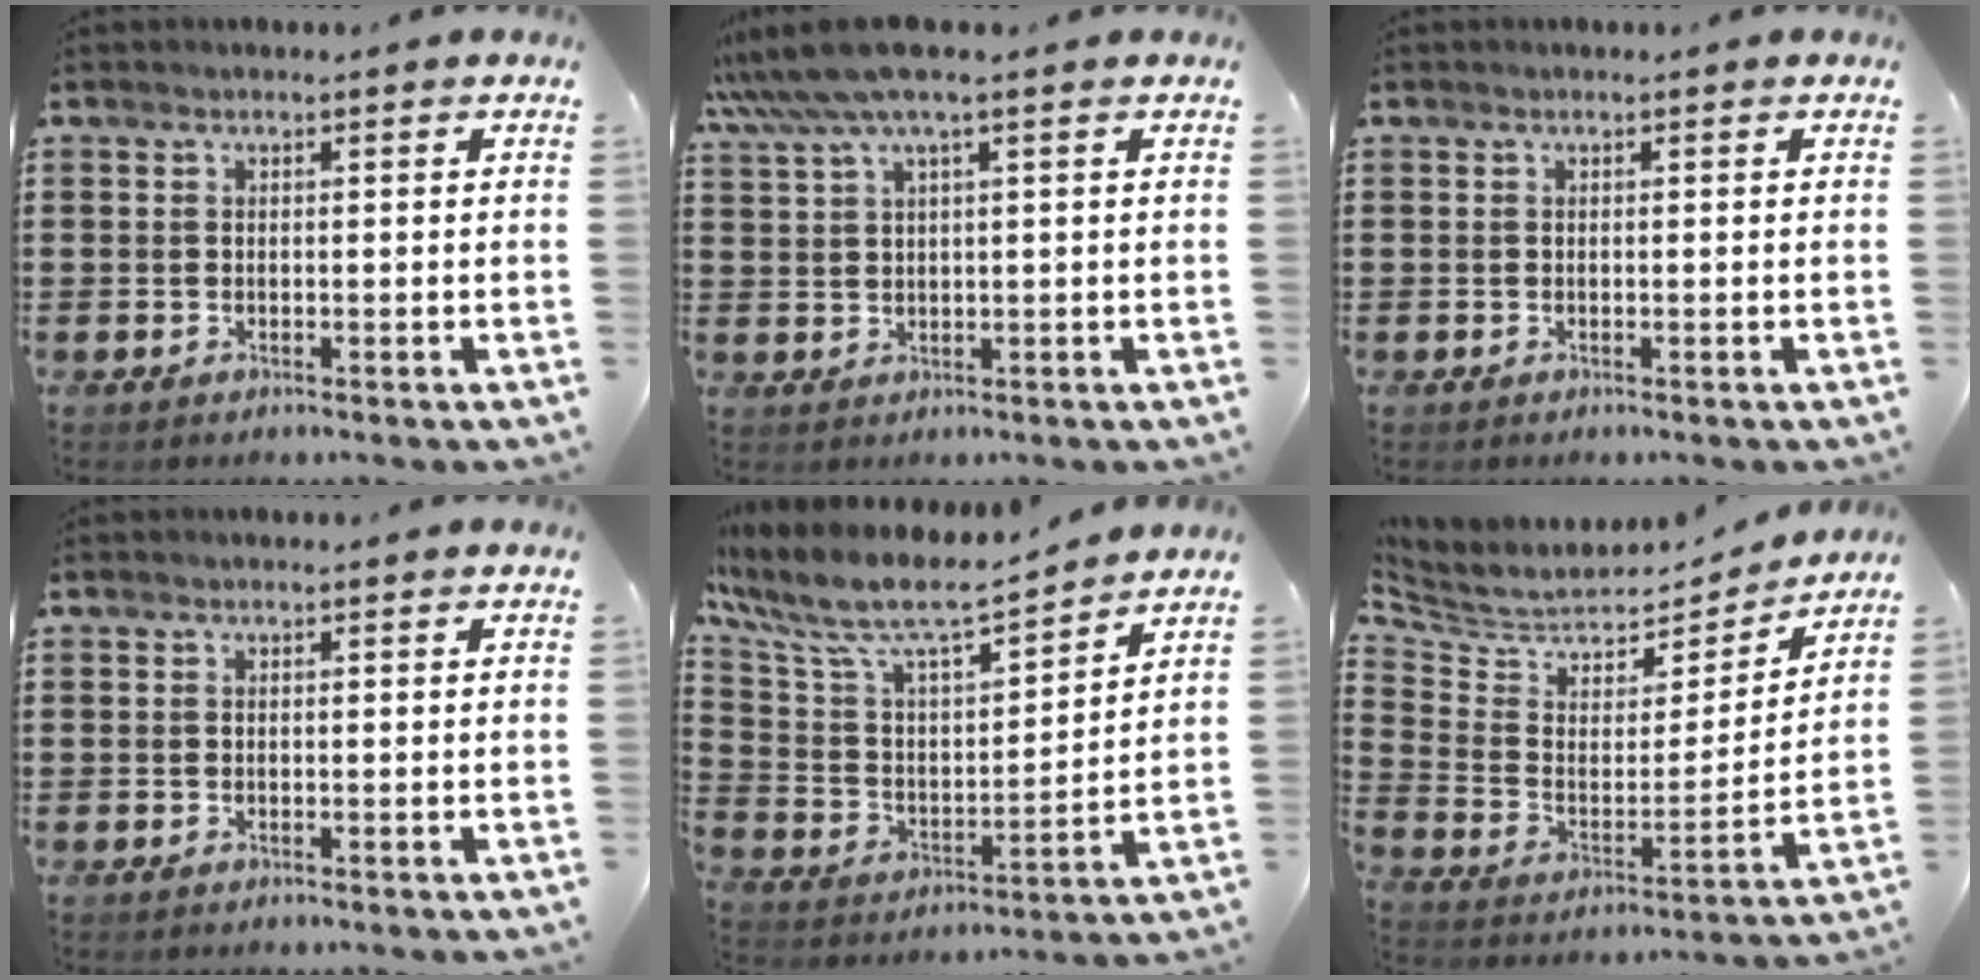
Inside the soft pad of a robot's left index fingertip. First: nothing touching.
{"total": 5.6, "force": [3.5, 0.1, 4.3], "torque": [-0.099, -0.003, 0.062]}
{"total": 0.0}
{"total": 0.0}
{"total": 8.7, "force": [7.1, 1.9, 4.7], "torque": [-0.124, -0.051, 0.117]}
{"total": 5.8, "force": [5.4, 2.1, 0.5], "torque": [-0.051, -0.046, 0.090]}